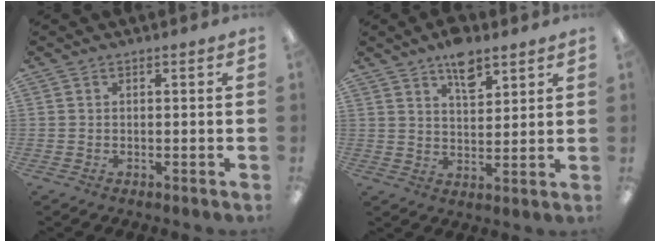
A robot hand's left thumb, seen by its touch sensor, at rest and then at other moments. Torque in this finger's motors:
{"motor_torque": [1.28, 0.77, 1.36, -0.78, 0.09]}